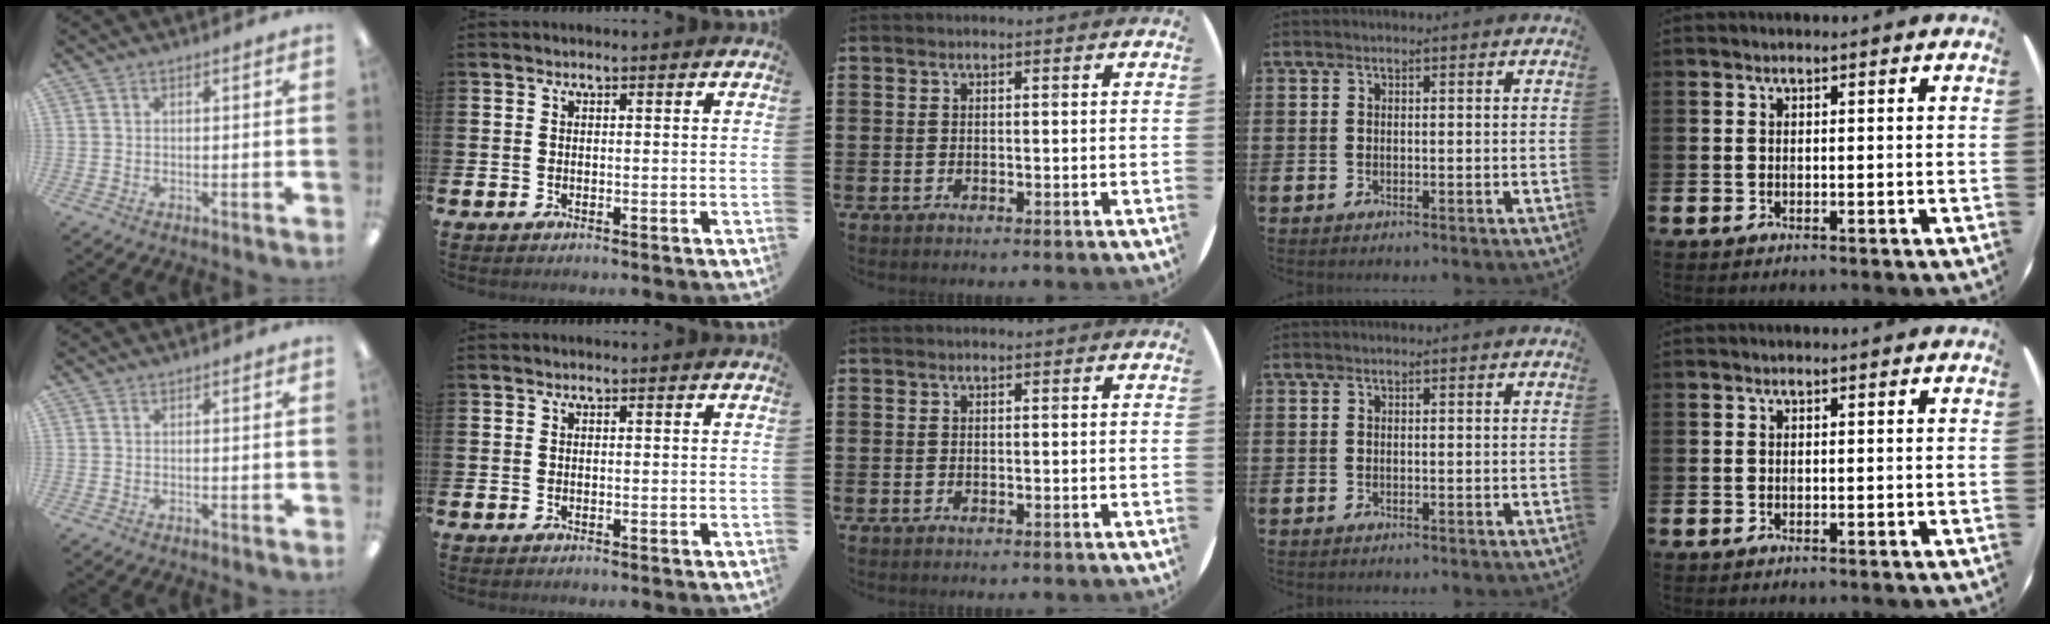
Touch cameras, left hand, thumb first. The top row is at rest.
{}